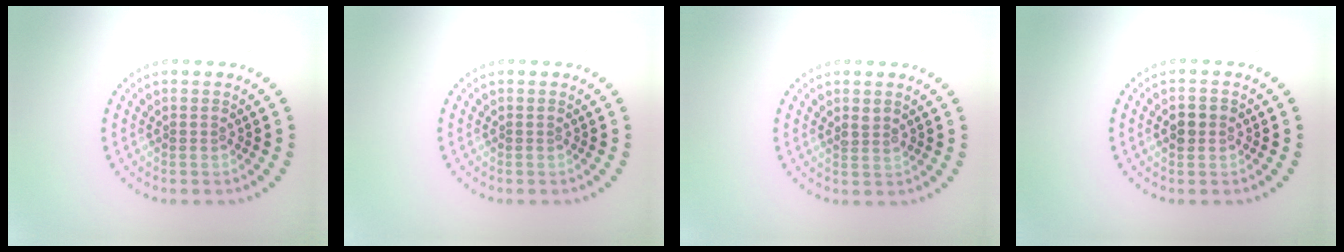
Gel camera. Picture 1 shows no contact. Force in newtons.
{"total": 0.0}
{"total": 0.9, "press": 0.7, "slide": 0.5}
{"total": 1.8, "press": 1.7, "slide": 0.1}